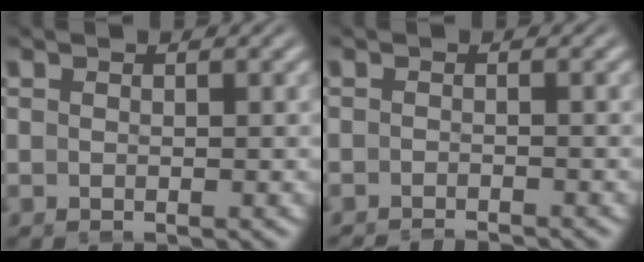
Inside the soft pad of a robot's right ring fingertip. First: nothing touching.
{"total": 2.7, "force": [-2.6, 0.1, 0.3], "torque": [-0.004, -0.007, -0.040]}